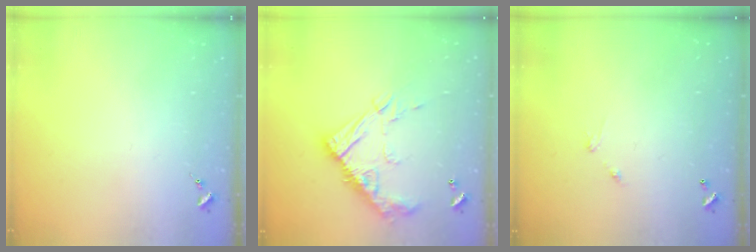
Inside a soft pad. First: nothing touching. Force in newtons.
{"total": 15.9, "press": 15.9, "slide": 0.8}
{"total": 4.5, "press": 4.5, "slide": 0.3}